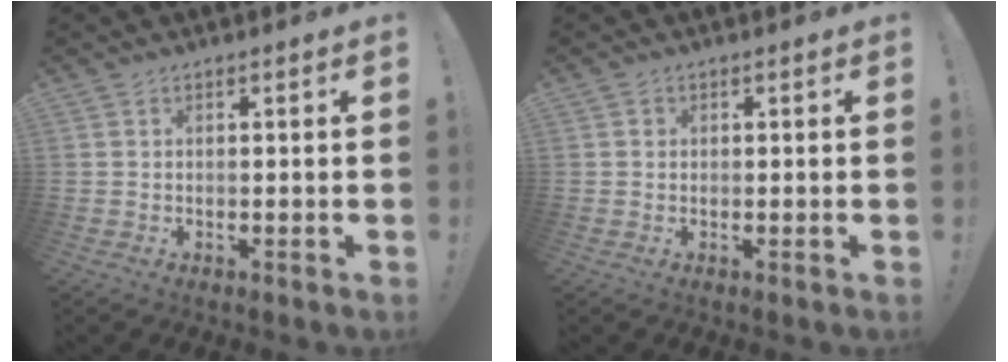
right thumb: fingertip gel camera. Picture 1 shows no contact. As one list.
[{"total": 1.0, "force": [0.1, 1.0, 0.1], "torque": [0.005, 0.001, -0.001]}]